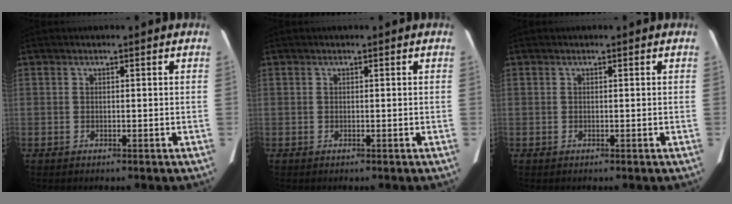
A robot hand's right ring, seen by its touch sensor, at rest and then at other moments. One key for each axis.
{"total": 0.0}
{"total": 0.0}